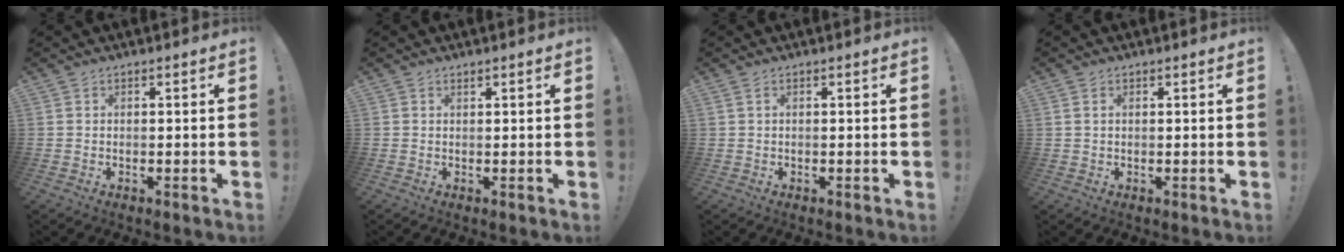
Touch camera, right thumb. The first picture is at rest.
{"total": 0.7, "force": [0.6, 0.1, 0.2], "torque": [0.001, -0.003, 0.011]}
{"total": 0.8, "force": [0.3, 0.0, 0.8], "torque": [-0.022, 0.002, 0.006]}
{"total": 1.6, "force": [0.7, 1.3, 0.7], "torque": [-0.010, 0.003, 0.011]}